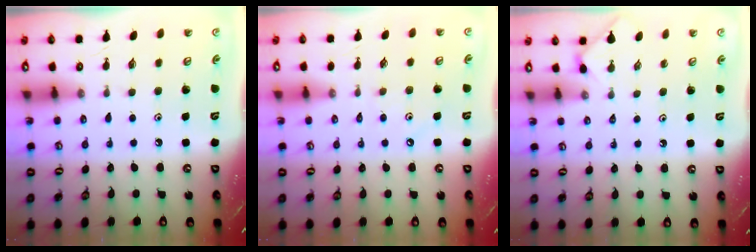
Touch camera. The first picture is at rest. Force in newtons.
{"total": 3.3, "press": 3.3, "slide": 0.5}
{"total": 2.3, "press": 2.3, "slide": 0.3}